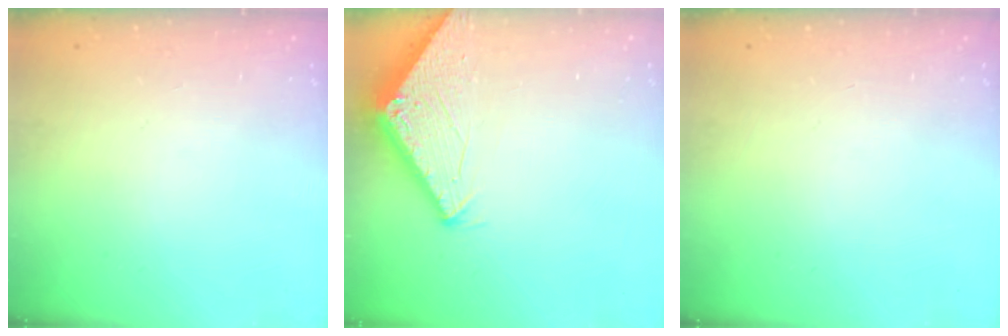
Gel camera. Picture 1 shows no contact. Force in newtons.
{"total": 2.8, "press": 2.8, "slide": 0.2}
{"total": 0.0}